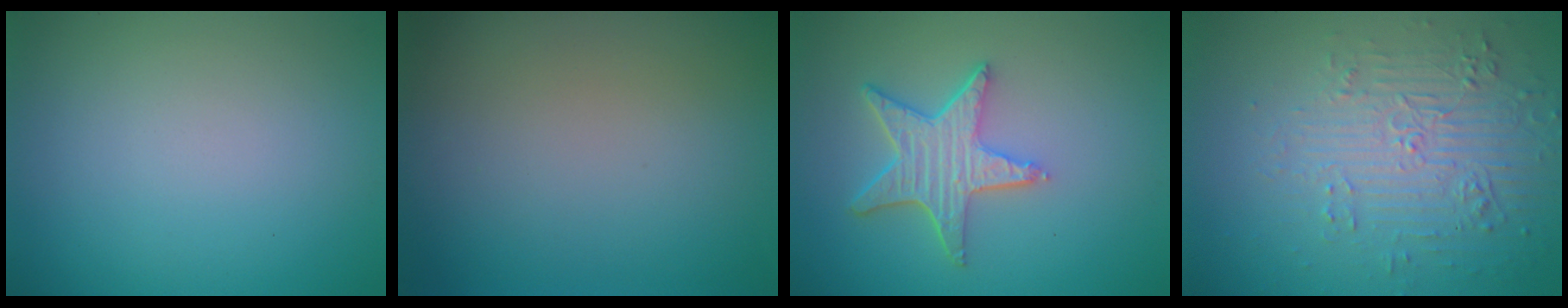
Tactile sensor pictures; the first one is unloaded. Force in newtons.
{"total": 0.0}
{"total": 5.0, "press": 4.0, "slide": 3.0}
{"total": 4.4, "press": 3.7, "slide": 2.4}